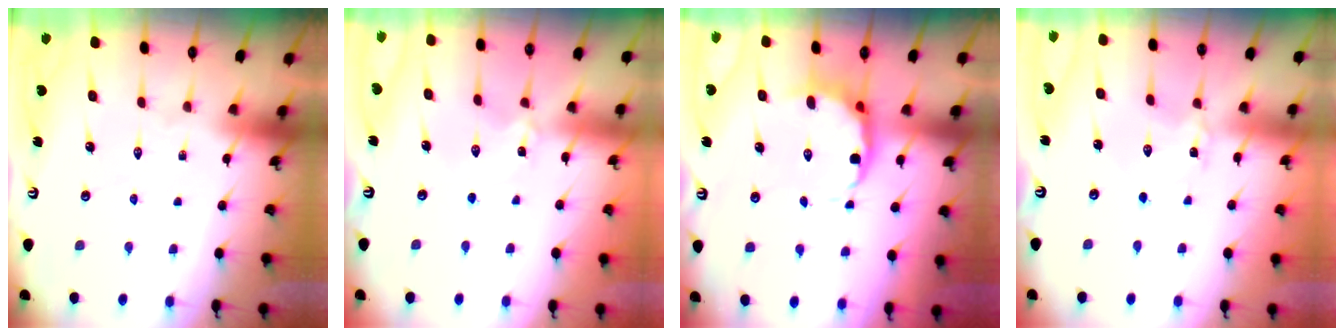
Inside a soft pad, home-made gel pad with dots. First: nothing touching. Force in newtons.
{"total": 1.5, "press": 1.5, "slide": 0.2}
{"total": 7.3, "press": 6.7, "slide": 2.9}
{"total": 1.0, "press": 1.0, "slide": 0.1}